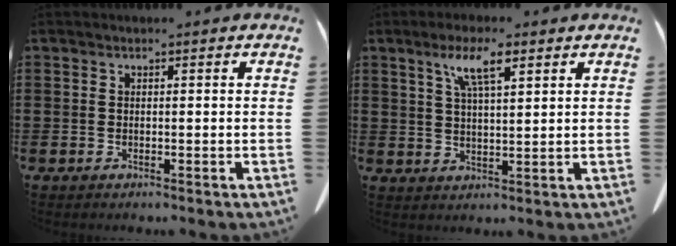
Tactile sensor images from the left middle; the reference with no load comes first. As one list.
[{"total": 6.6, "force": [3.7, 1.5, 5.3], "torque": [-0.107, 0.007, 0.060]}]